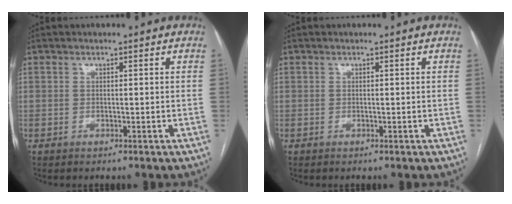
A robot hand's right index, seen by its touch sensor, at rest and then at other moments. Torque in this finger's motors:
{"motor_torque": [-0.07, 0.06, 0.00, 0.00]}